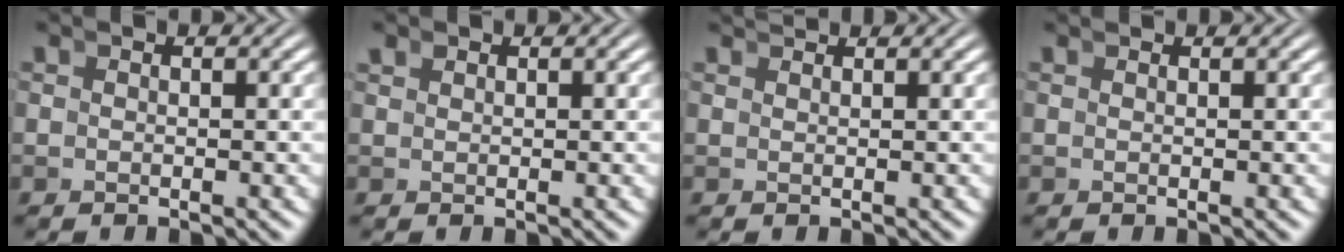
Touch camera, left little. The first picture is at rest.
{"total": 0.8, "force": [0.7, -0.4, 0.0], "torque": [0.005, 0.001, 0.019]}
{"total": 1.7, "force": [1.4, -0.9, -0.1], "torque": [0.015, 0.002, 0.027]}
{"total": 0.0}